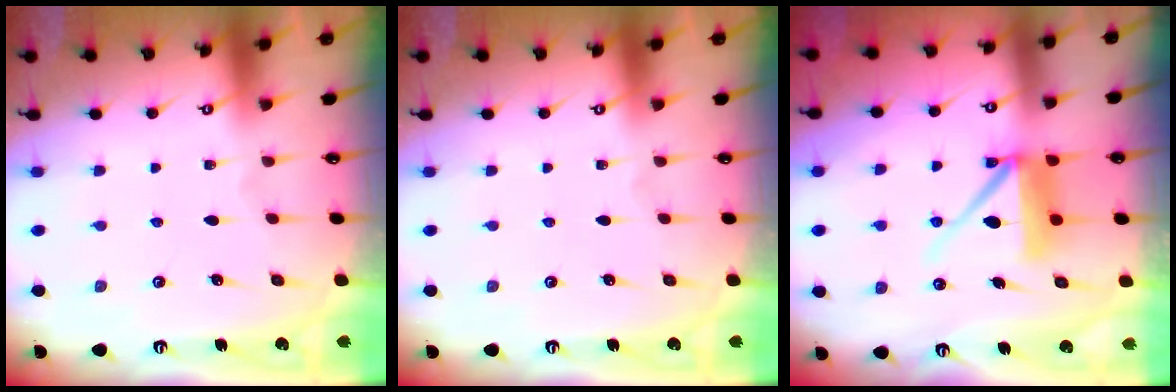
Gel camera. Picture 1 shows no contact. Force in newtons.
{"total": 0.0}
{"total": 10.7, "press": 10.6, "slide": 1.0}